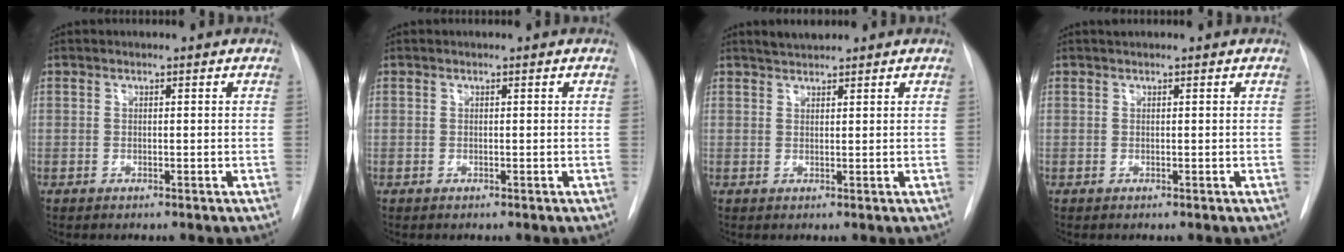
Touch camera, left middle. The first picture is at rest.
{"total": 0.0}
{"total": 1.9, "force": [1.8, 0.4, 0.4], "torque": [-0.009, 0.007, 0.033]}
{"total": 0.6, "force": [0.6, 0.0, 0.2], "torque": [-0.005, 0.012, 0.012]}